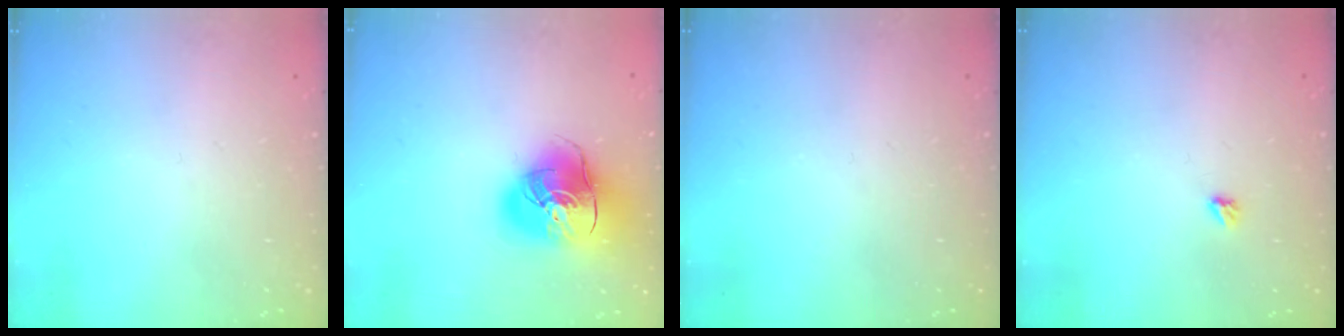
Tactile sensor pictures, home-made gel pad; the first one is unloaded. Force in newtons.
{"total": 17.1, "press": 16.8, "slide": 2.9}
{"total": 0.0}
{"total": 2.9, "press": 2.9, "slide": 0.5}